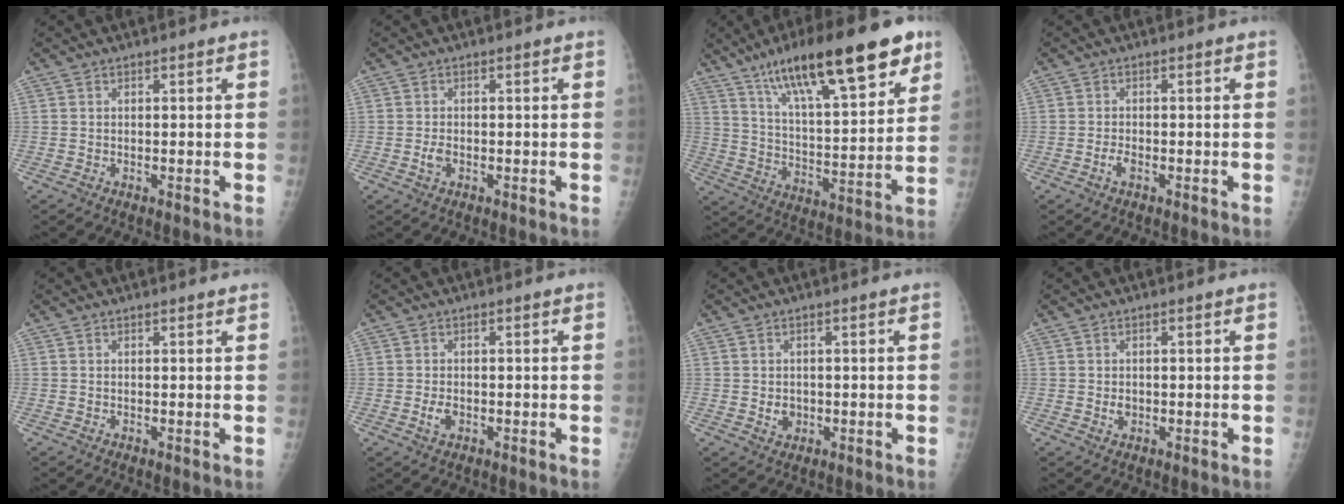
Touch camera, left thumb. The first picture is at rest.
{"total": 1.9, "force": [-0.7, 1.1, 1.3], "torque": [-0.025, 0.003, -0.013]}
{"total": 25.4, "force": [14.9, 7.3, 19.3], "torque": [-0.282, -0.031, 0.243]}
{"total": 1.8, "force": [-0.9, 0.8, 1.4], "torque": [-0.029, 0.005, -0.019]}
{"total": 0.6, "force": [0.5, 0.1, 0.2], "torque": [-0.005, -0.001, 0.005]}
{"total": 2.2, "force": [-0.7, 1.4, 1.6], "torque": [-0.029, 0.001, -0.012]}
{"total": 2.6, "force": [-0.4, 2.1, 1.3], "torque": [-0.010, 0.001, 0.000]}
{"total": 1.6, "force": [-0.2, 1.2, 1.0], "torque": [-0.009, 0.001, -0.001]}